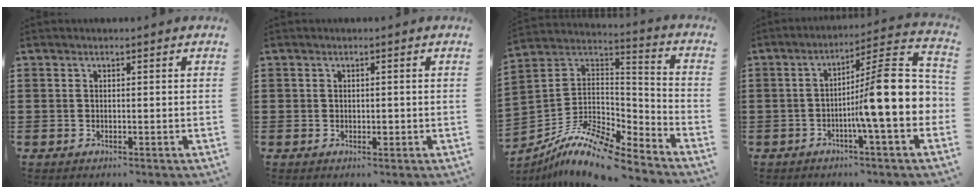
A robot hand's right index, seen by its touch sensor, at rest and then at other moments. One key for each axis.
{"total": 0.9, "fx": -0.1, "fy": 0.7, "fz": 0.6, "tx": -0.011, "ty": 0.000, "tz": -0.001}
{"total": 11.1, "fx": -9.1, "fy": 2.6, "fz": 5.9, "tx": -0.113, "ty": 0.015, "tz": -0.181}
{"total": 13.3, "fx": -1.6, "fy": 1.4, "fz": 13.1, "tx": -0.209, "ty": -0.028, "tz": -0.034}